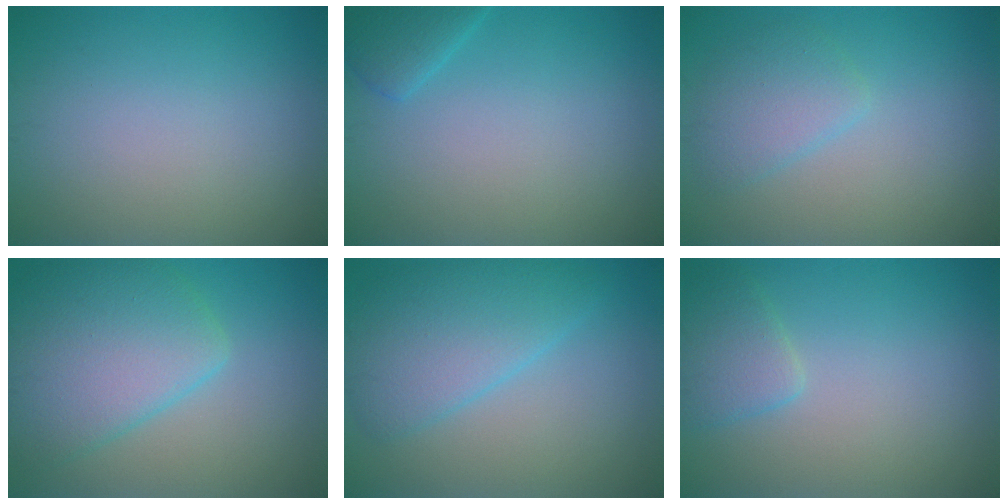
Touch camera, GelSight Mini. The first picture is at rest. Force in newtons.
{"total": 2.0, "press": 2.0, "slide": 0.1}
{"total": 2.7, "press": 2.7, "slide": 0.2}
{"total": 7.0, "press": 7.0, "slide": 0.5}
{"total": 5.2, "press": 5.2, "slide": 0.1}
{"total": 2.3, "press": 2.3, "slide": 0.2}